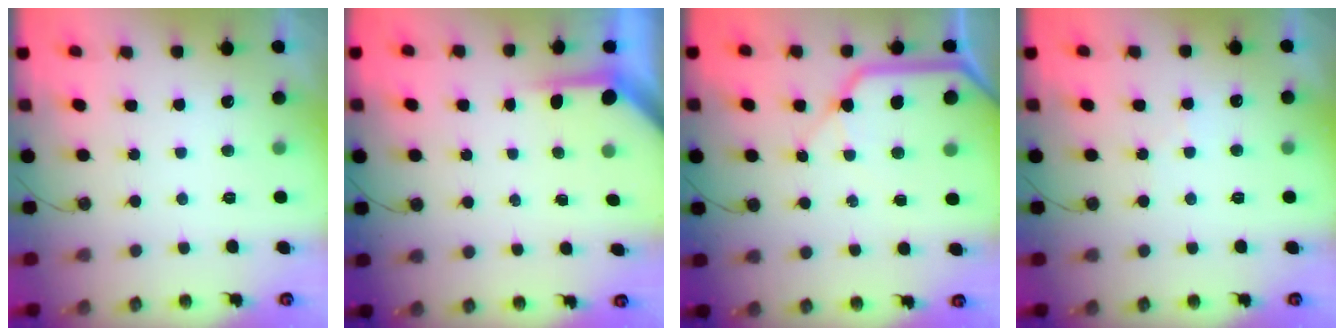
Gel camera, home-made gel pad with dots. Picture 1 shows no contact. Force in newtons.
{"total": 3.7, "press": 3.7, "slide": 0.4}
{"total": 11.2, "press": 11.1, "slide": 1.3}
{"total": 5.6, "press": 5.5, "slide": 0.9}